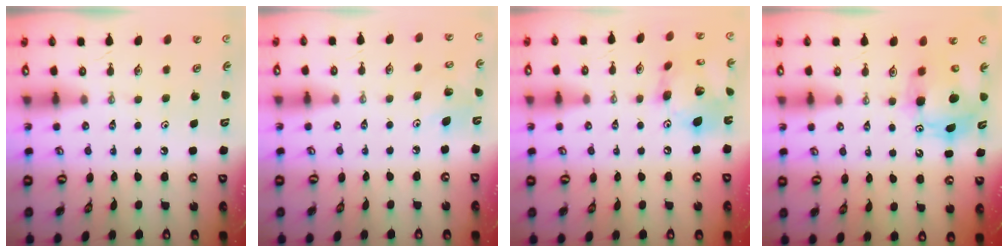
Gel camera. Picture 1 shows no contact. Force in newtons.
{"total": 6.3, "press": 6.1, "slide": 1.6}
{"total": 16.0, "press": 15.9, "slide": 1.8}
{"total": 12.5, "press": 12.2, "slide": 2.4}